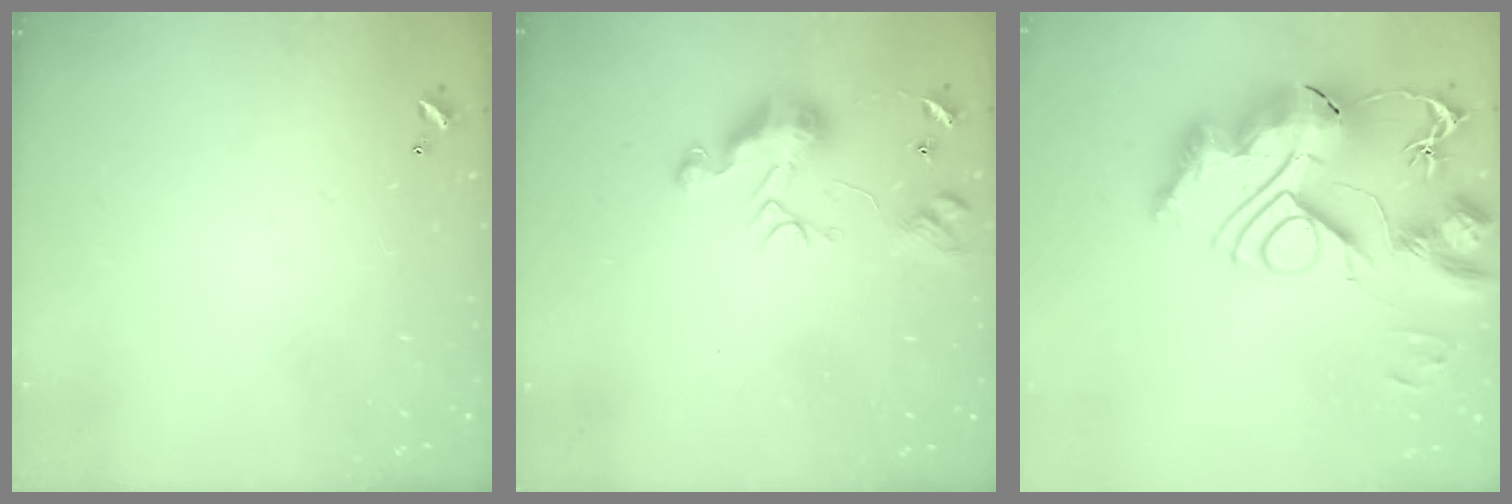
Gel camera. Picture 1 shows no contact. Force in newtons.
{"total": 10.0, "press": 9.9, "slide": 1.6}
{"total": 0.7, "press": 0.7, "slide": 0.0}